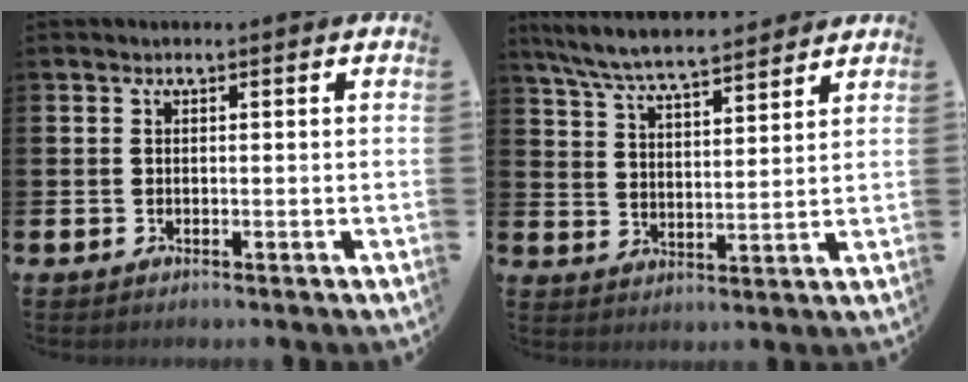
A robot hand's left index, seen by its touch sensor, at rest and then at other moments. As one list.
[{"total": 6.7, "force": [6.4, 0.4, 1.8], "torque": [-0.060, -0.037, 0.114]}]